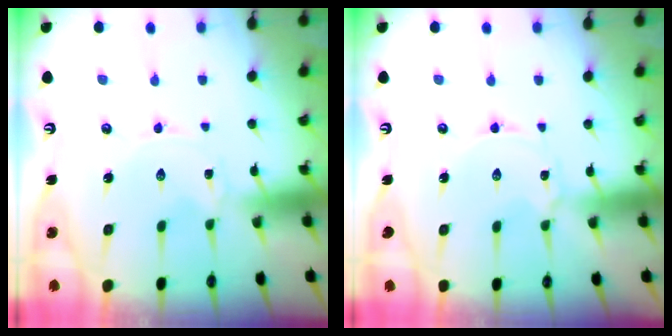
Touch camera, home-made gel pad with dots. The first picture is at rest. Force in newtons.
{"total": 3.5, "press": 3.5, "slide": 0.1}